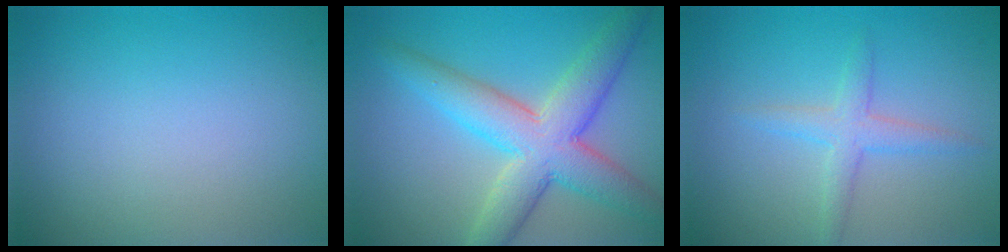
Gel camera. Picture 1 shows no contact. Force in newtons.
{"total": 7.5, "press": 7.5, "slide": 0.3}
{"total": 2.3, "press": 2.3, "slide": 0.1}